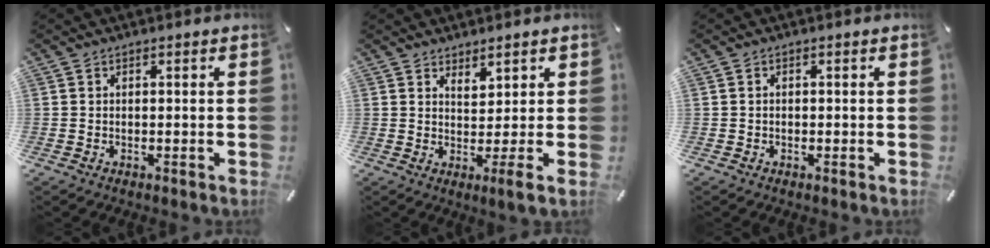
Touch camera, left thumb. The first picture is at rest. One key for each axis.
{"total": 3.1, "fx": 1.2, "fy": -0.3, "fz": 2.9, "tx": -0.056, "ty": -0.013, "tz": 0.020}
{"total": 0.8, "fx": -0.1, "fy": 0.6, "fz": 0.5, "tx": -0.011, "ty": 0.005, "tz": -0.004}